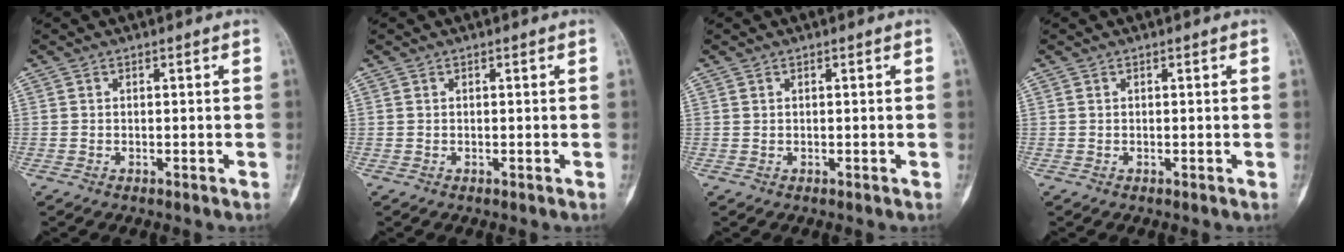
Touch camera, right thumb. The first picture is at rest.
{"total": 0.0}
{"total": 0.0}
{"total": 0.0}